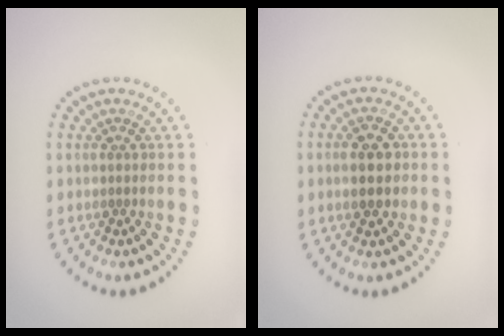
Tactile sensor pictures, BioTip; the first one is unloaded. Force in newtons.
{"total": 3.9, "press": 3.9, "slide": 0.0}